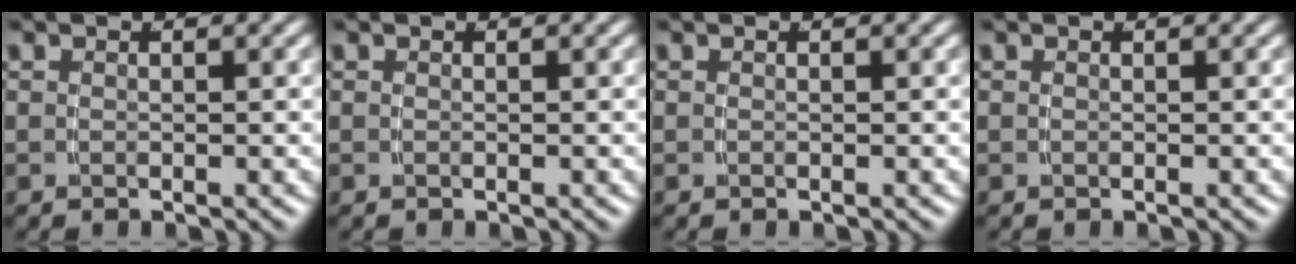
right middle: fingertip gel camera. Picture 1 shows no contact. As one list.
[{"total": 0.0}, {"total": 0.0}, {"total": 0.0}]